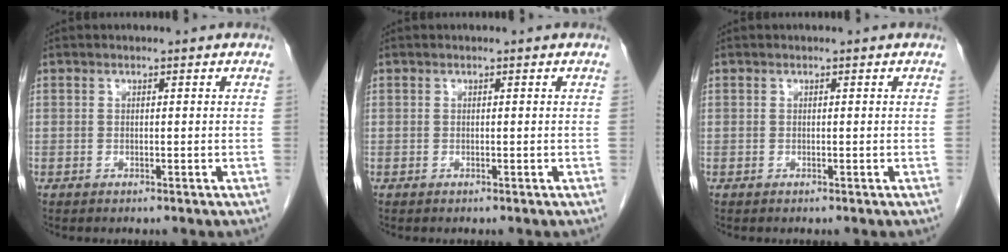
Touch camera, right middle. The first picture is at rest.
{"total": 0.0}
{"total": 0.0}